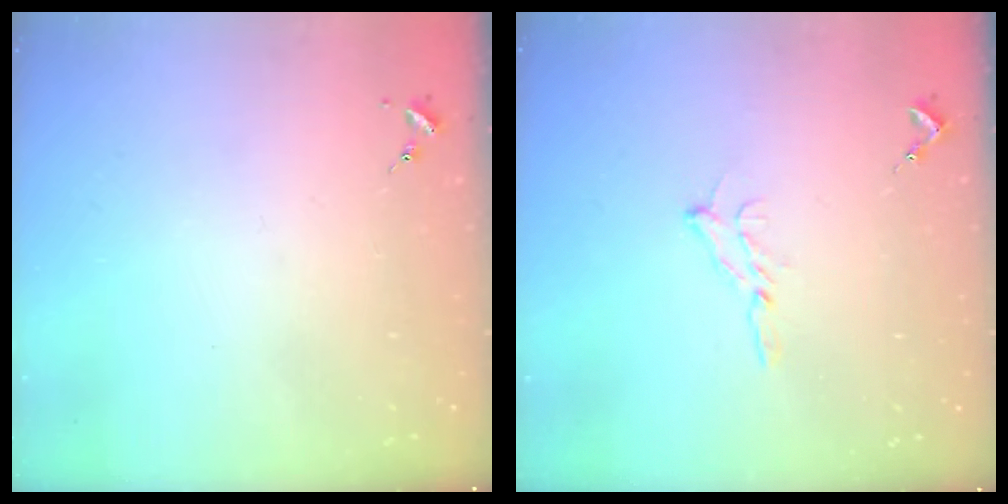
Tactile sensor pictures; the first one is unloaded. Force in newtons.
{"total": 7.9, "press": 7.9, "slide": 0.9}